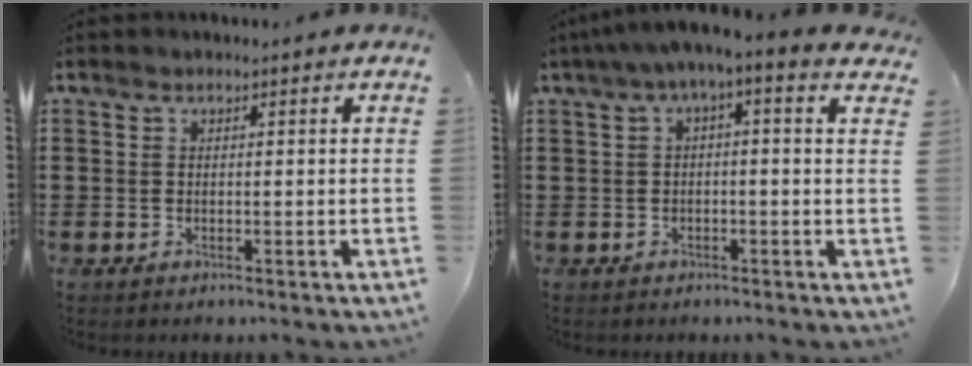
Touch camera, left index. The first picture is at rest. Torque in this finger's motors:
{"motor_torque": [2.14, 0.00, 0.78, 0.21]}